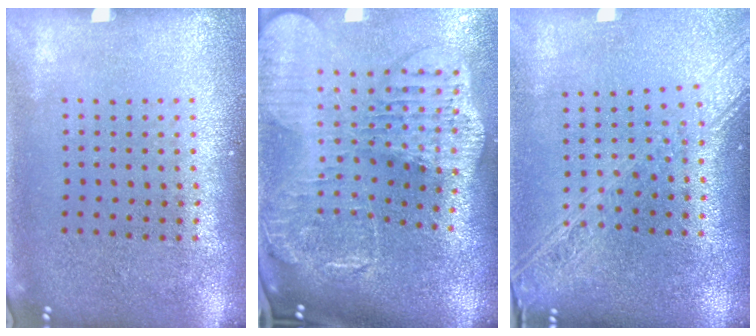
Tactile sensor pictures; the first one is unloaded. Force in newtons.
{"total": 3.4, "press": 2.7, "slide": 2.0}
{"total": 2.3, "press": 1.9, "slide": 1.3}